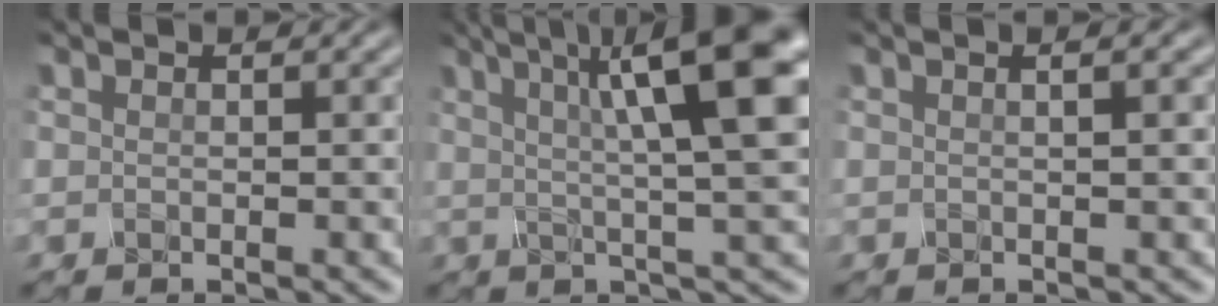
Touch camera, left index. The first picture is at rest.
{"total": 11.1, "force": [3.4, 2.5, 10.3], "torque": [-0.124, 0.011, 0.050]}
{"total": 3.9, "force": [1.5, 2.0, 3.0], "torque": [-0.015, 0.023, -0.006]}